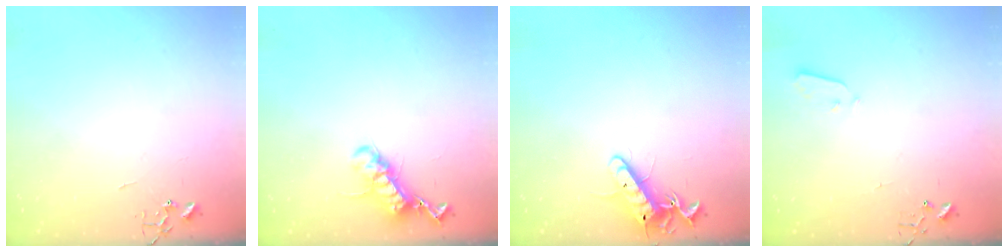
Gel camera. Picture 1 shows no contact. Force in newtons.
{"total": 12.8, "press": 12.8, "slide": 0.8}
{"total": 12.8, "press": 12.8, "slide": 0.6}
{"total": 3.0, "press": 3.0, "slide": 0.3}